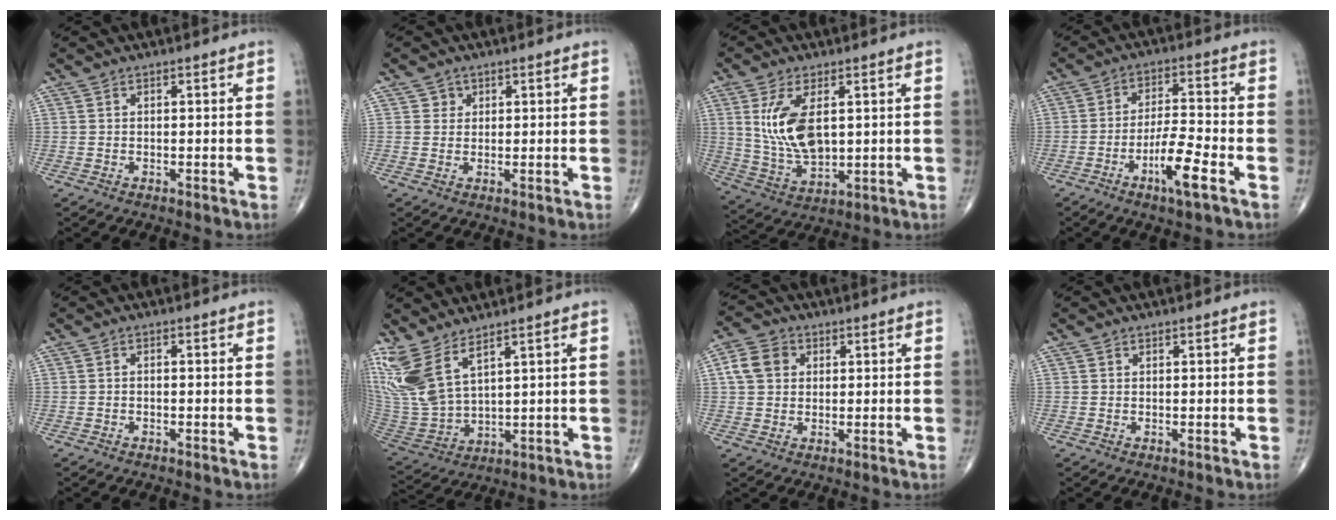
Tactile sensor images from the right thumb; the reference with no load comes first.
{"total": 1.7, "force": [0.8, 1.5, 0.1], "torque": [0.011, -0.002, 0.007]}
{"total": 11.8, "force": [2.6, 6.0, 9.8], "torque": [-0.190, -0.016, 0.062]}
{"total": 8.6, "force": [-4.2, 1.2, 7.4], "torque": [-0.144, 0.020, -0.074]}
{"total": 0.5, "force": [-0.3, 0.3, 0.3], "torque": [-0.005, 0.004, -0.009]}
{"total": 12.4, "force": [7.8, 4.5, 8.6], "torque": [-0.200, -0.039, 0.181]}
{"total": 6.2, "force": [1.4, 5.0, 3.3], "torque": [-0.056, 0.009, 0.020]}
{"total": 0.0}